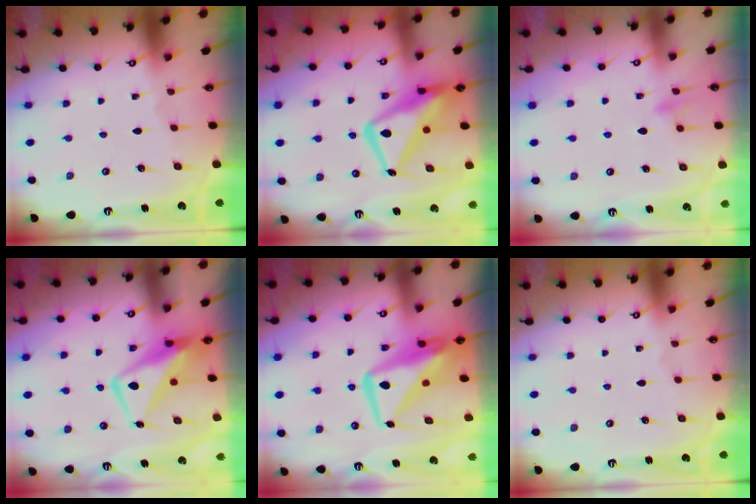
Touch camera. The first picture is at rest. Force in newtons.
{"total": 17.2, "press": 17.2, "slide": 1.6}
{"total": 9.2, "press": 9.1, "slide": 0.9}
{"total": 12.0, "press": 11.9, "slide": 1.4}
{"total": 13.6, "press": 13.5, "slide": 1.4}
{"total": 0.0}